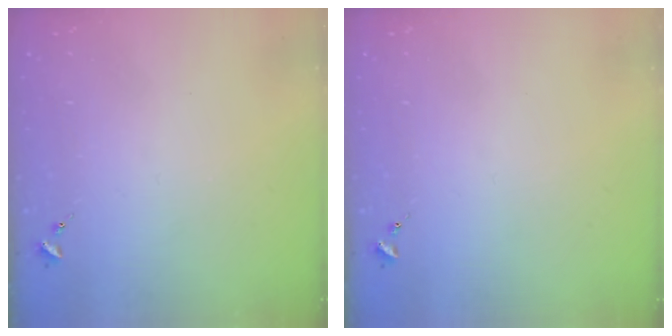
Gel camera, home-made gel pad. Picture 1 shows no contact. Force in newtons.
{"total": 0.0}